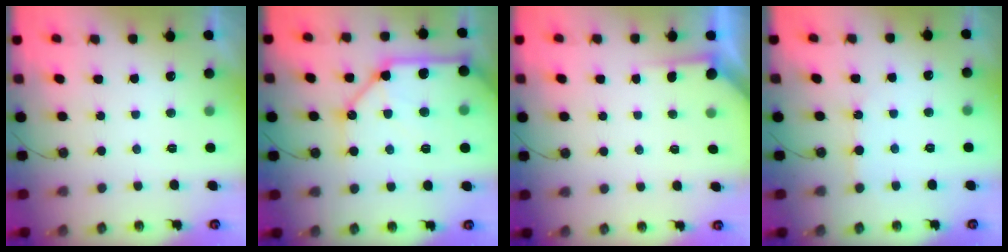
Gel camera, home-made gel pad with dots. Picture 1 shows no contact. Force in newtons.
{"total": 21.5, "press": 21.3, "slide": 2.8}
{"total": 2.3, "press": 2.3, "slide": 0.3}
{"total": 3.7, "press": 3.7, "slide": 0.5}